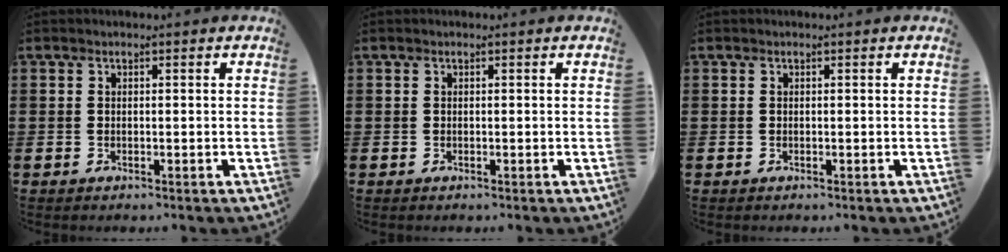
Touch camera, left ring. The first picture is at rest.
{"total": 0.0}
{"total": 0.0}